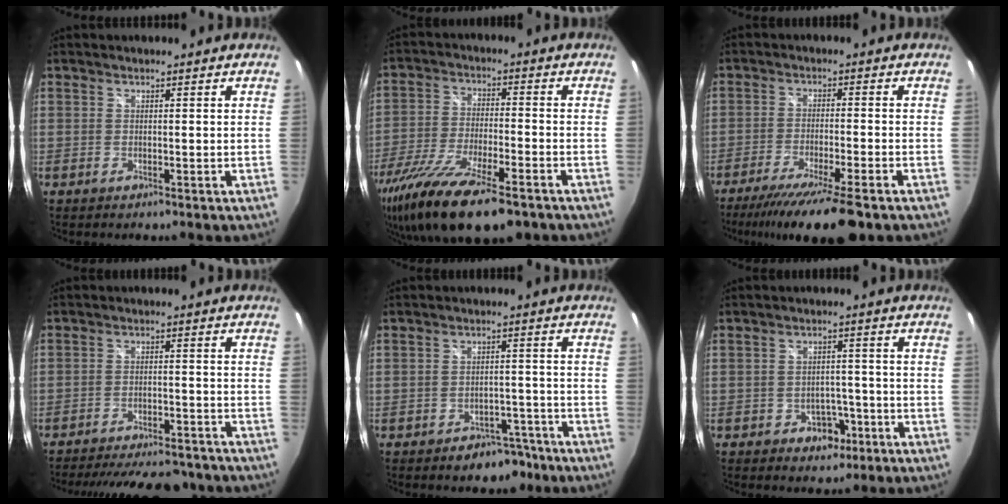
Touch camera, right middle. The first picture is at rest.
{"total": 20.5, "force": [-14.5, 5.3, 13.5], "torque": [-0.272, -0.061, -0.253]}
{"total": 13.5, "force": [-10.6, 0.1, 8.3], "torque": [-0.160, -0.036, -0.169]}
{"total": 19.2, "force": [-16.5, 5.6, 8.1], "torque": [-0.164, -0.003, -0.216]}
{"total": 5.5, "force": [-4.0, 3.5, 1.3], "torque": [-0.022, 0.027, -0.038]}
{"total": 4.6, "force": [-2.3, 3.6, 1.8], "torque": [-0.039, 0.009, -0.022]}